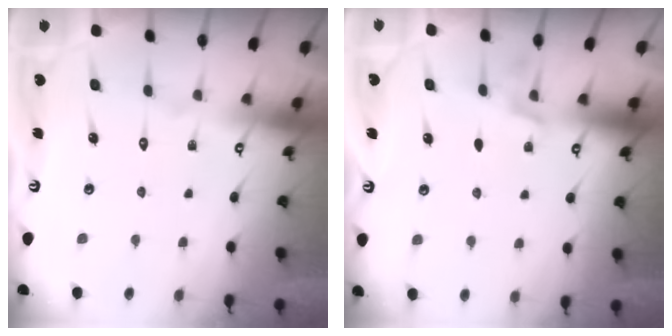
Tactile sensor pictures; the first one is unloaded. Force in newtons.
{"total": 1.8, "press": 0.9, "slide": 1.5}